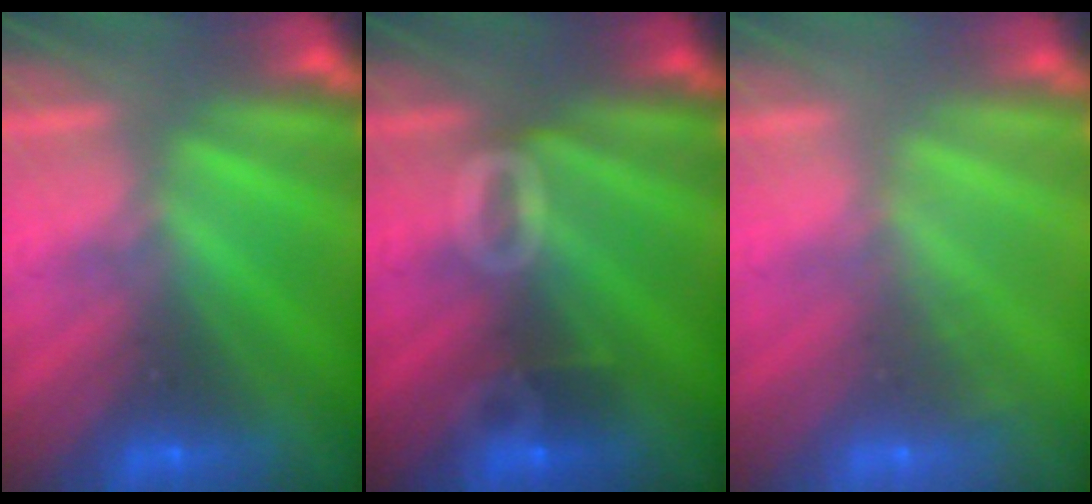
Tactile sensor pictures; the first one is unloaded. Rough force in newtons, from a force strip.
{"total": 3.1}
{"total": 1.6}